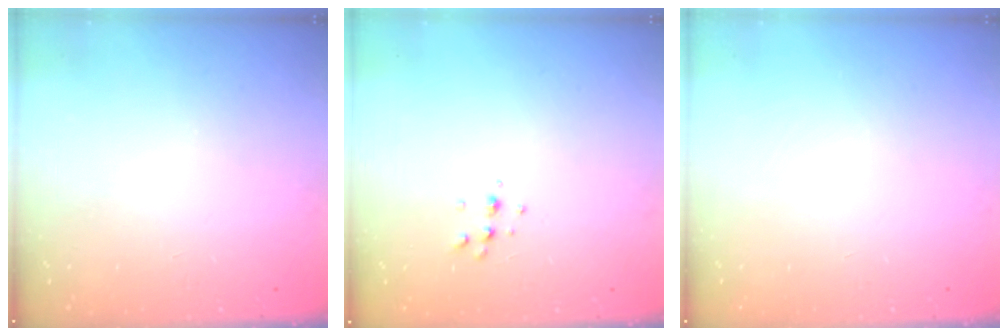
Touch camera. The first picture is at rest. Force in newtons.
{"total": 4.7, "press": 4.6, "slide": 0.9}
{"total": 0.0}